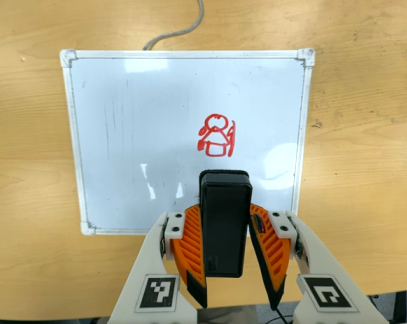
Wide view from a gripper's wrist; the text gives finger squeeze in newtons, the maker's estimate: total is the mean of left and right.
{"total": 6.0, "left": 4.8, "right": 7.2}